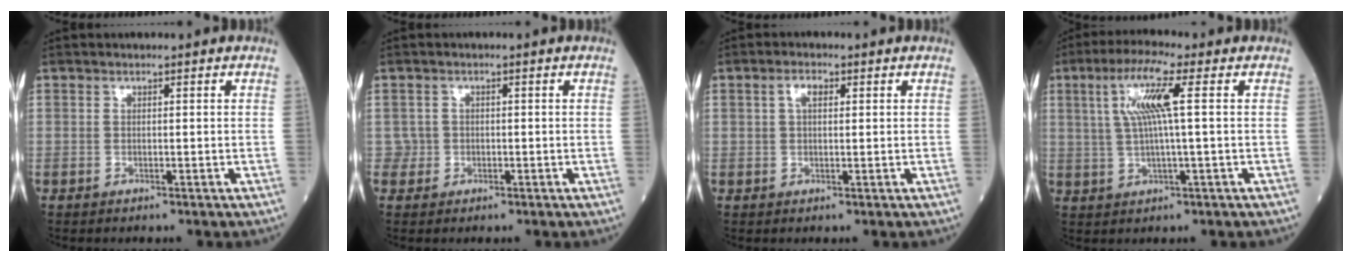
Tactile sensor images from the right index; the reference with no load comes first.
{"total": 1.4, "force": [-0.3, 1.3, -0.2], "torque": [0.009, 0.007, -0.006]}
{"total": 2.2, "force": [0.8, 1.0, 1.8], "torque": [-0.037, 0.010, 0.016]}
{"total": 7.7, "force": [2.0, -0.2, 7.5], "torque": [-0.149, 0.014, 0.040]}